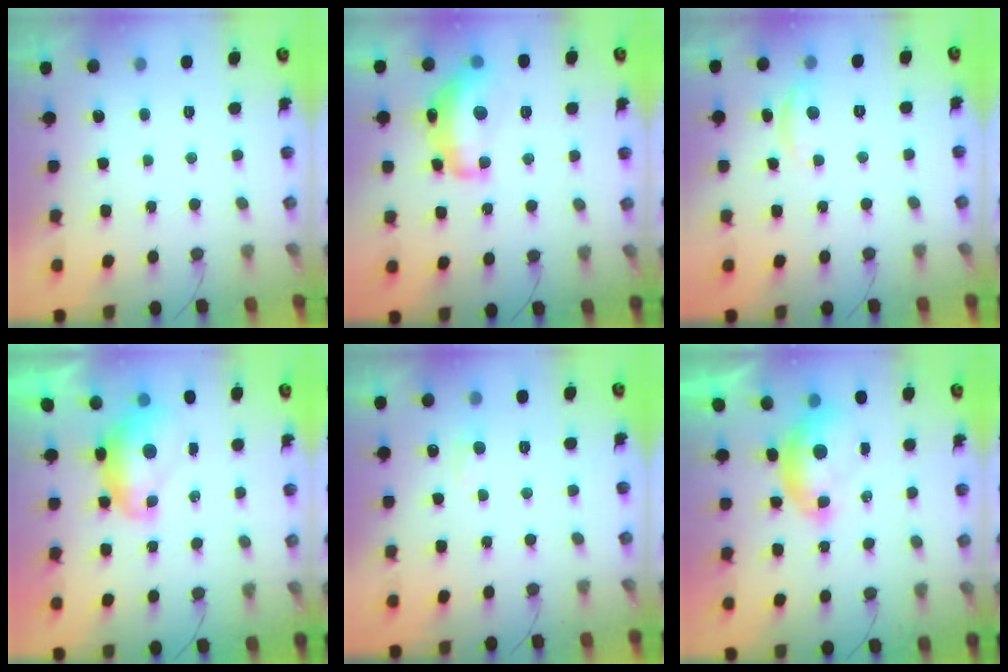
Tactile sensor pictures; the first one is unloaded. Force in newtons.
{"total": 14.9, "press": 14.8, "slide": 0.9}
{"total": 5.0, "press": 4.9, "slide": 0.2}
{"total": 8.5, "press": 8.4, "slide": 0.9}
{"total": 5.8, "press": 5.7, "slide": 0.8}
{"total": 7.1, "press": 7.0, "slide": 0.9}